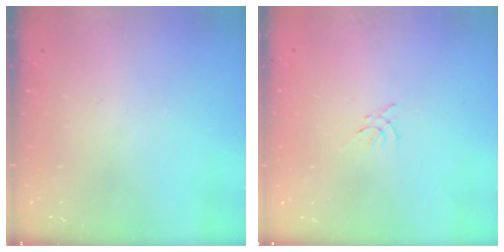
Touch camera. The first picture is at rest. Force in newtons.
{"total": 0.0}